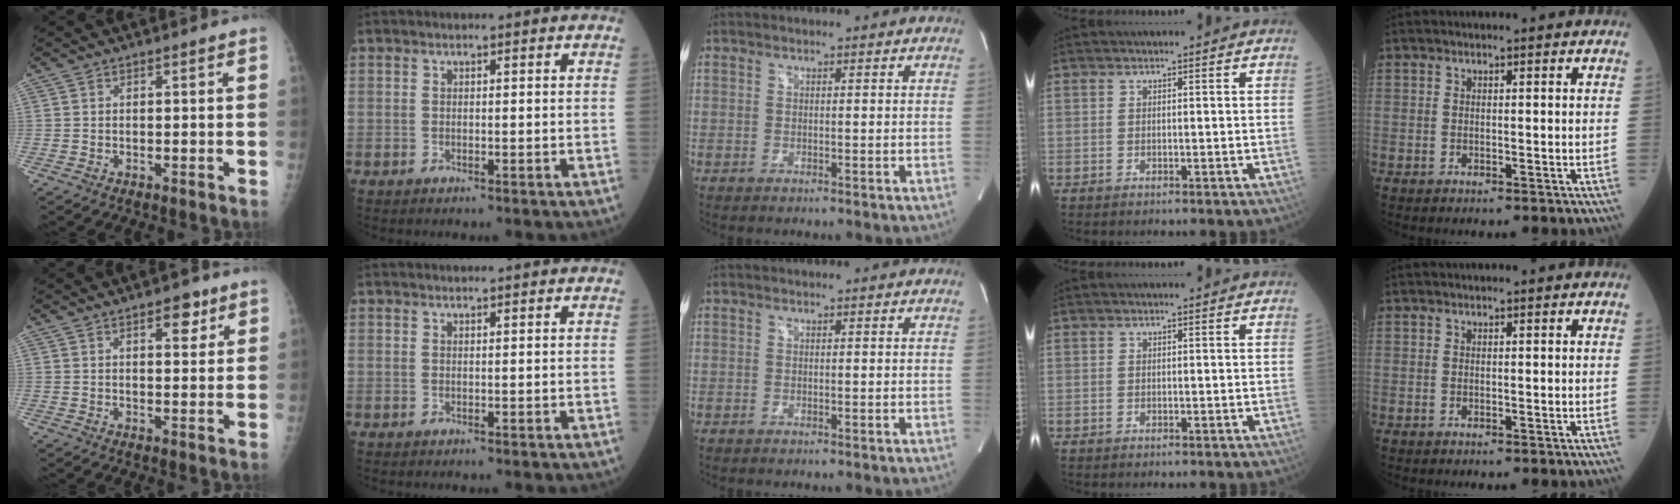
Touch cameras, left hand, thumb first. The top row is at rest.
{"thumb": {"total": 4.7, "force": [2.5, 2.3, 3.2], "torque": [-0.024, -0.010, 0.031]}, "index": {"total": 1.9, "force": [1.9, 0.0, 0.5], "torque": [-0.010, 0.010, 0.026]}}